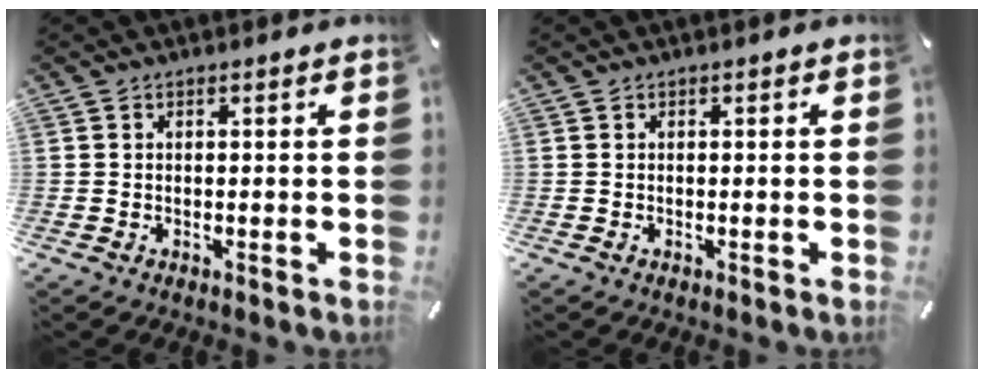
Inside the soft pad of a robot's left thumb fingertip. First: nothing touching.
{"total": 0.0}